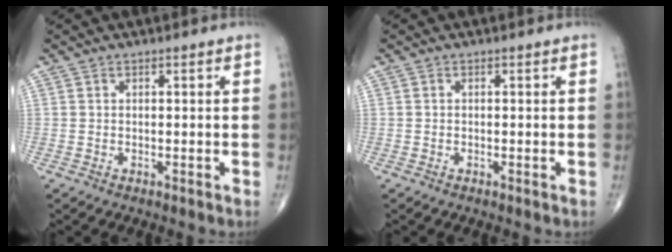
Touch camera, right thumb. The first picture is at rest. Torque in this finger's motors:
{"motor_torque": [0.06, -0.06, -0.25, -0.24, 0.02]}